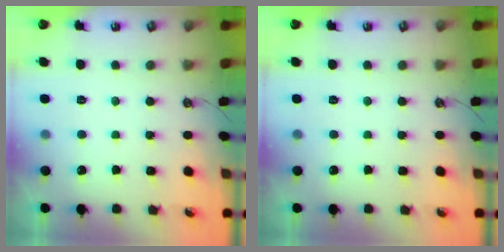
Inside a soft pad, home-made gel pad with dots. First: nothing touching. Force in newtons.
{"total": 0.0}